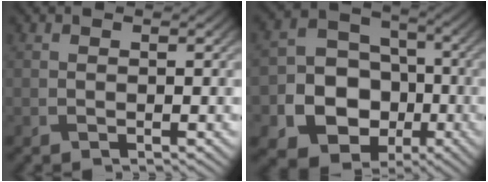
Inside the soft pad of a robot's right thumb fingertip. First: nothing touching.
{"total": 14.2, "force": [-4.4, 12.1, 6.0], "torque": [-0.144, -0.046, -0.105]}